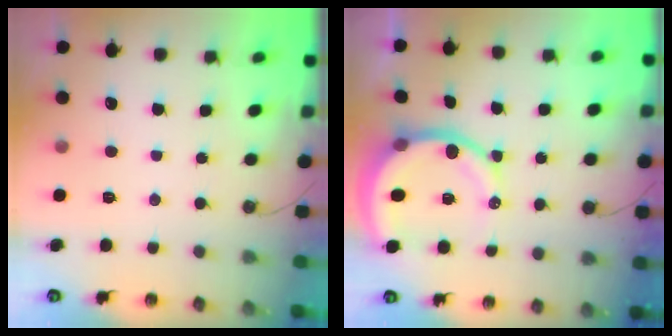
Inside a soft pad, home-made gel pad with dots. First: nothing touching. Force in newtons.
{"total": 12.7, "press": 12.6, "slide": 1.6}